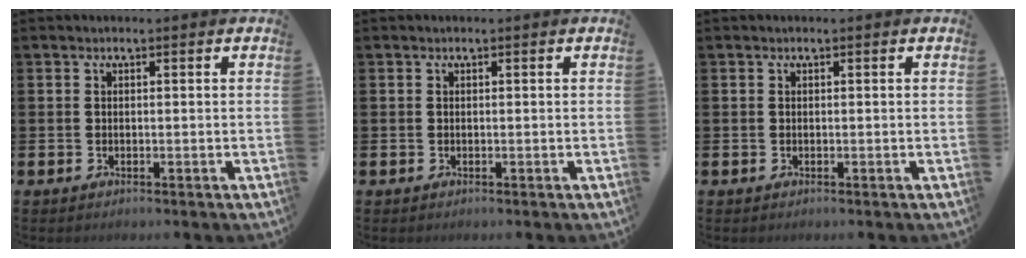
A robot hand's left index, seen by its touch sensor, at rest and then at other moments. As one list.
[{"total": 0.0}, {"total": 0.0}]